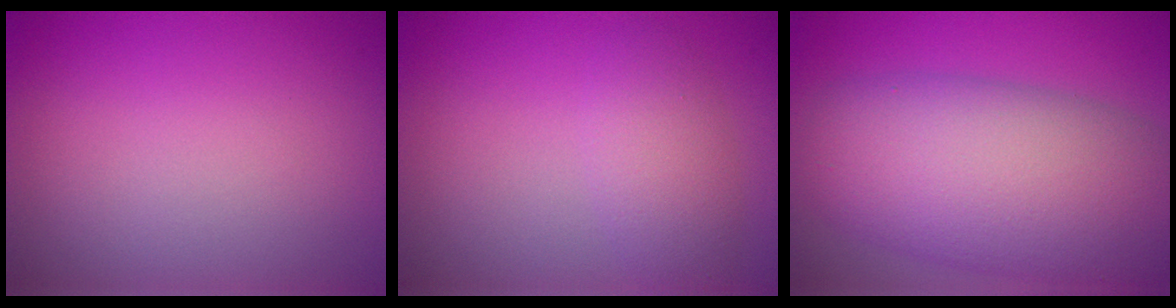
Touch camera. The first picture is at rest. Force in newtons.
{"total": 2.9, "press": 2.9, "slide": 0.0}
{"total": 12.3, "press": 12.3, "slide": 0.3}